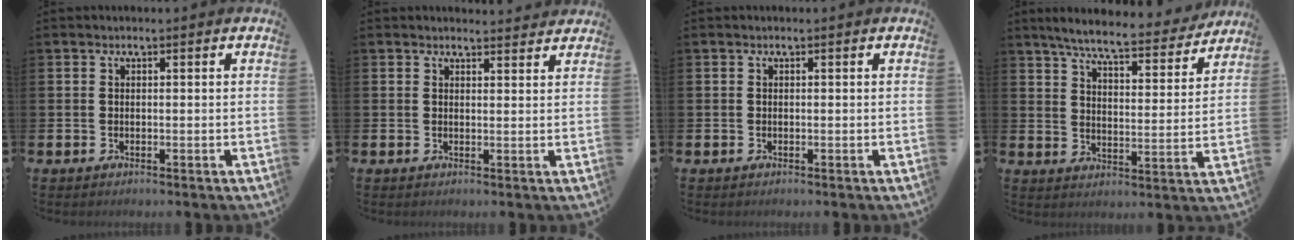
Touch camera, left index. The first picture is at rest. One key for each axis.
{"total": 1.6, "fx": 1.5, "fy": 0.2, "fz": -0.1, "tx": 0.010, "ty": -0.008, "tz": 0.026}
{"total": 0.0}
{"total": 7.2, "fx": 6.7, "fy": 0.7, "fz": 2.7, "tx": -0.073, "ty": -0.040, "tz": 0.112}